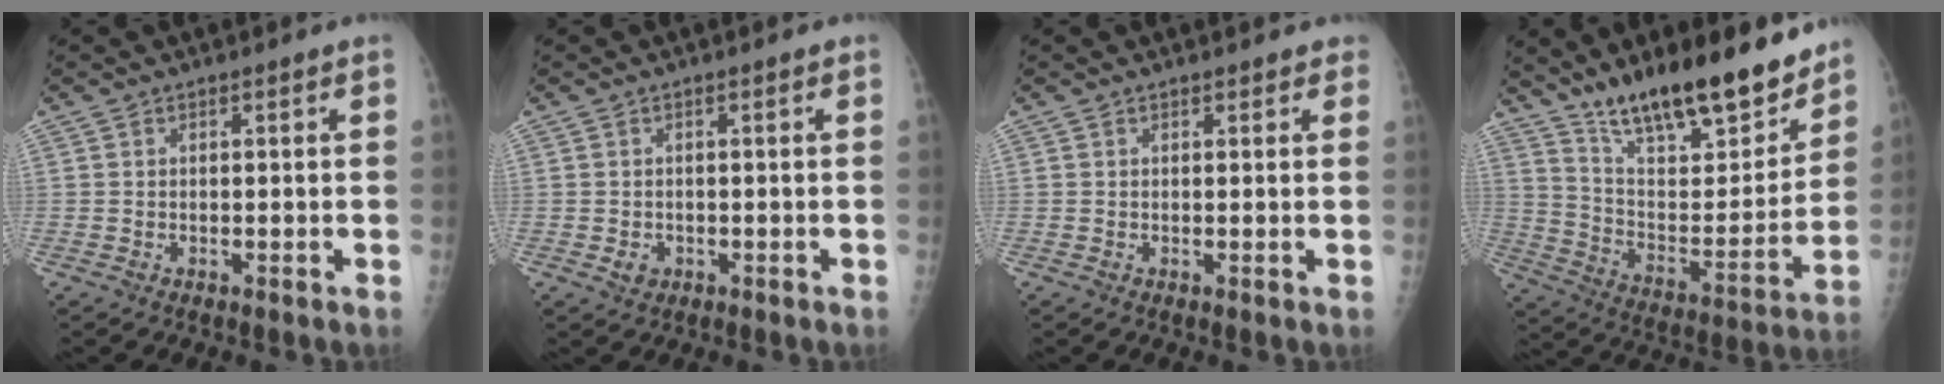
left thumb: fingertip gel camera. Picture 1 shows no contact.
{"total": 1.7, "force": [-0.5, 1.4, 0.7], "torque": [-0.006, 0.002, -0.002]}
{"total": 1.4, "force": [1.2, 0.7, 0.3], "torque": [0.015, 0.000, 0.008]}
{"total": 22.7, "force": [17.5, 6.5, 12.8], "torque": [-0.163, -0.094, 0.292]}